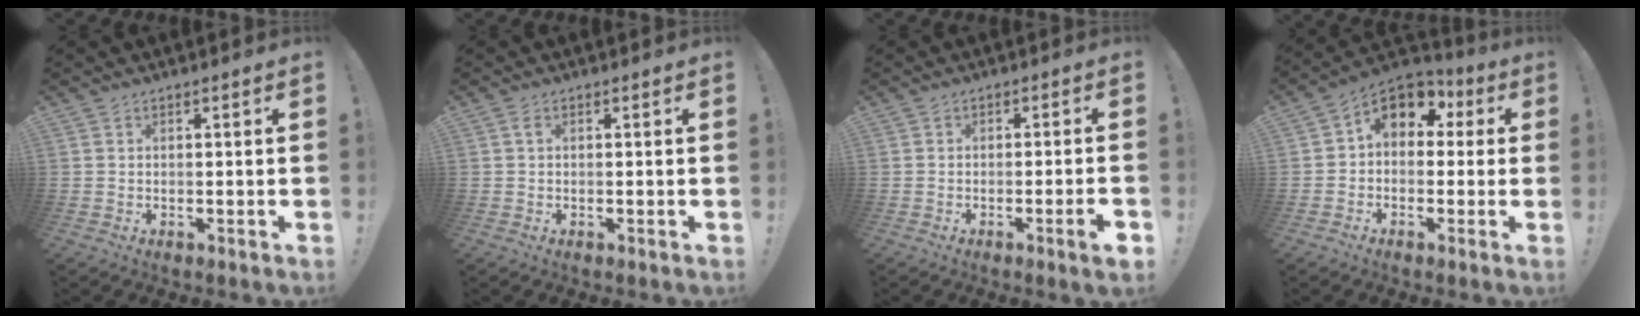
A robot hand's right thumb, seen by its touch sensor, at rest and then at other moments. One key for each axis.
{"total": 1.0, "fx": 0.3, "fy": 0.5, "fz": 0.8, "tx": -0.020, "ty": 0.005, "tz": 0.006}
{"total": 4.8, "fx": -2.1, "fy": 0.0, "fz": 4.3, "tx": -0.066, "ty": 0.001, "tz": -0.030}
{"total": 8.8, "fx": 2.0, "fy": 6.7, "fz": 5.3, "tx": -0.077, "ty": 0.000, "tz": 0.044}